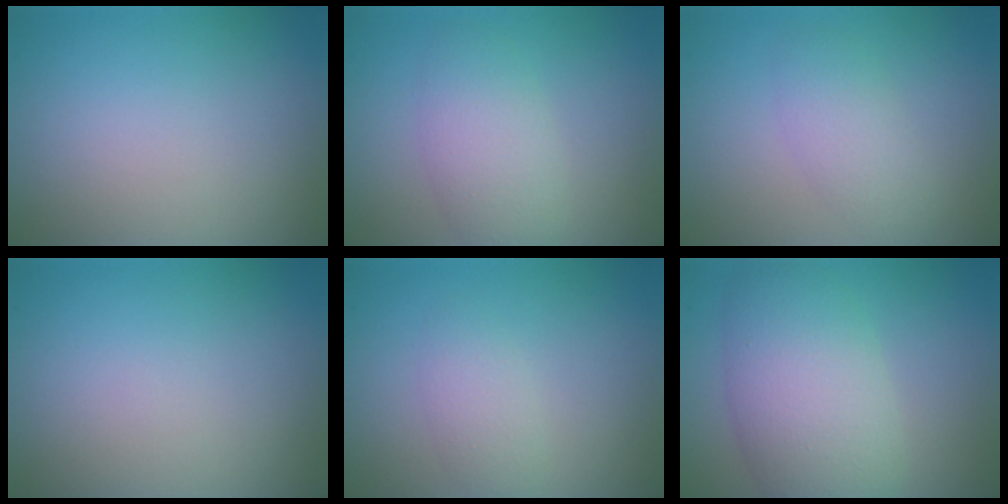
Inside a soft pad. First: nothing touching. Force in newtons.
{"total": 3.9, "press": 3.9, "slide": 0.1}
{"total": 2.7, "press": 2.7, "slide": 0.3}
{"total": 0.0}
{"total": 1.8, "press": 1.8, "slide": 0.1}
{"total": 7.7, "press": 7.7, "slide": 0.2}